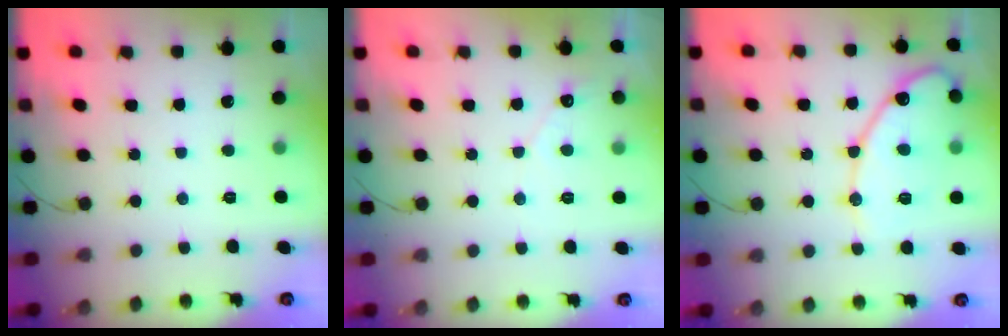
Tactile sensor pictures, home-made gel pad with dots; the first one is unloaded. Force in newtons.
{"total": 3.1, "press": 3.1, "slide": 0.2}
{"total": 14.0, "press": 14.0, "slide": 1.3}